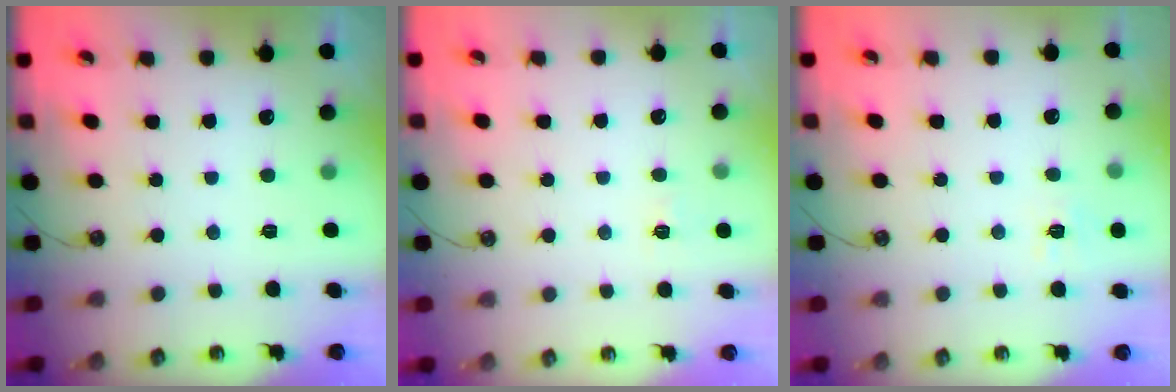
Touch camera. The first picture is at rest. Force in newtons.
{"total": 5.3, "press": 5.2, "slide": 0.6}
{"total": 7.4, "press": 7.4, "slide": 0.5}